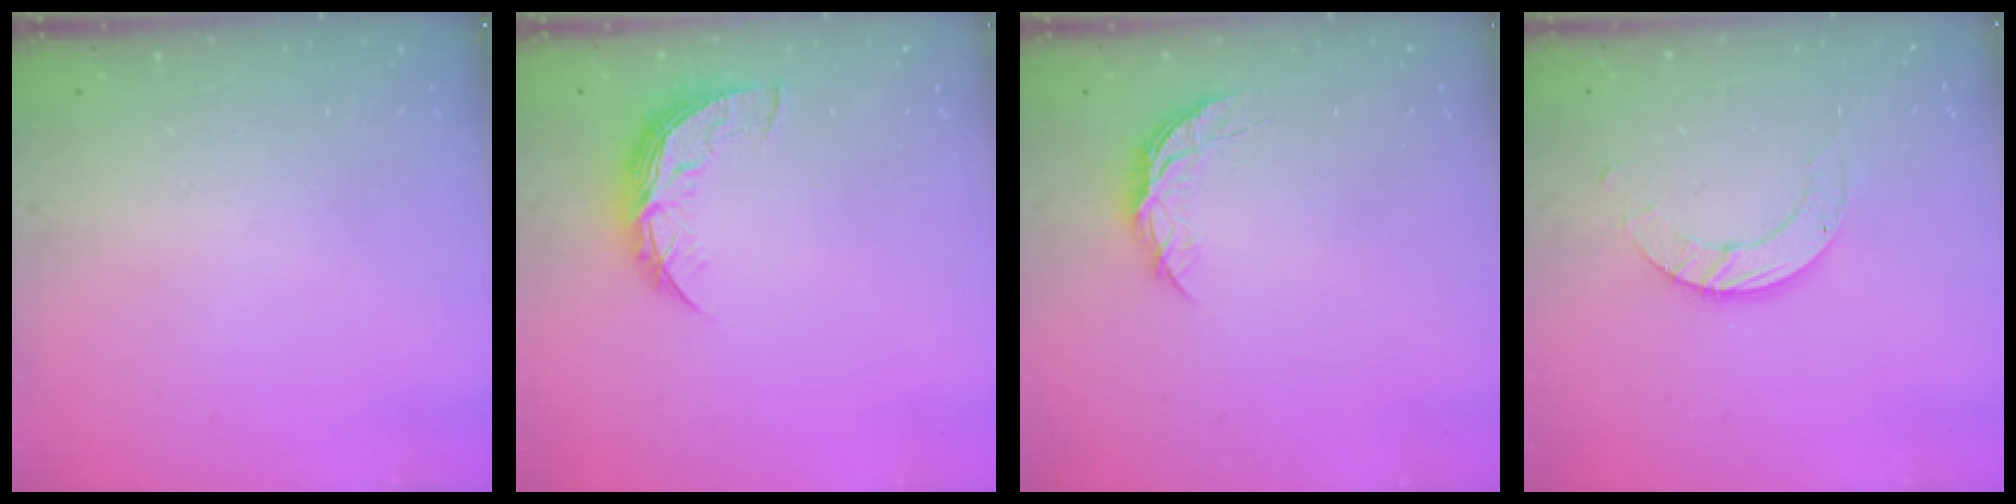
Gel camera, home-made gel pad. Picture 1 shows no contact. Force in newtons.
{"total": 8.3, "press": 8.3, "slide": 0.7}
{"total": 5.2, "press": 5.1, "slide": 0.5}
{"total": 6.5, "press": 6.5, "slide": 0.5}